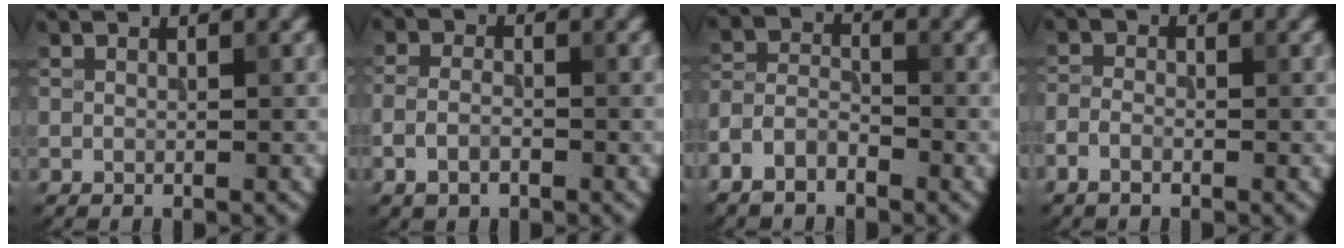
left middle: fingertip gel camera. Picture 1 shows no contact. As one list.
[{"total": 2.2, "force": [-1.0, 1.3, 1.6], "torque": [-0.035, 0.000, -0.023]}, {"total": 3.7, "force": [-2.7, 1.8, 1.8], "torque": [-0.034, 0.003, -0.063]}, {"total": 1.6, "force": [-1.1, 0.8, 0.9], "torque": [-0.020, 0.001, -0.028]}]